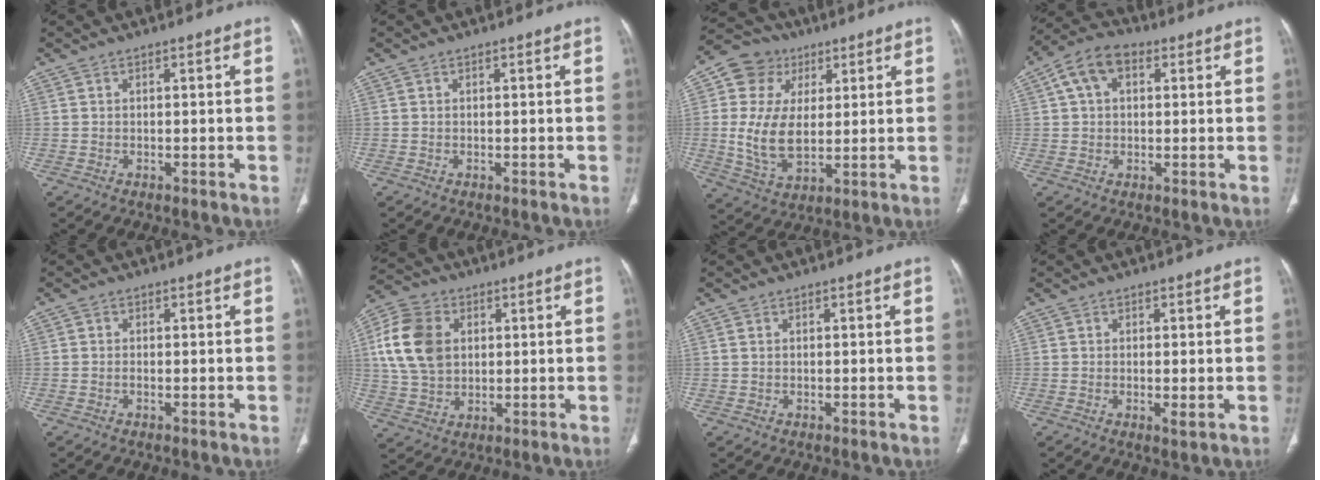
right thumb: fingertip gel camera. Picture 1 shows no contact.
{"total": 0.0}
{"total": 14.8, "force": [2.5, 11.0, 9.5], "torque": [-0.165, -0.004, 0.048]}
{"total": 8.4, "force": [2.6, 5.6, 5.6], "torque": [-0.098, 0.020, 0.039]}
{"total": 0.7, "force": [-0.2, 0.5, 0.5], "torque": [-0.007, 0.001, -0.007]}
{"total": 13.6, "force": [2.8, 10.2, 8.6], "torque": [-0.152, 0.001, 0.052]}
{"total": 0.7, "force": [0.3, 0.5, 0.5], "torque": [-0.012, 0.002, 0.007]}
{"total": 1.9, "force": [-0.3, 0.4, 1.8], "torque": [-0.035, -0.007, -0.007]}